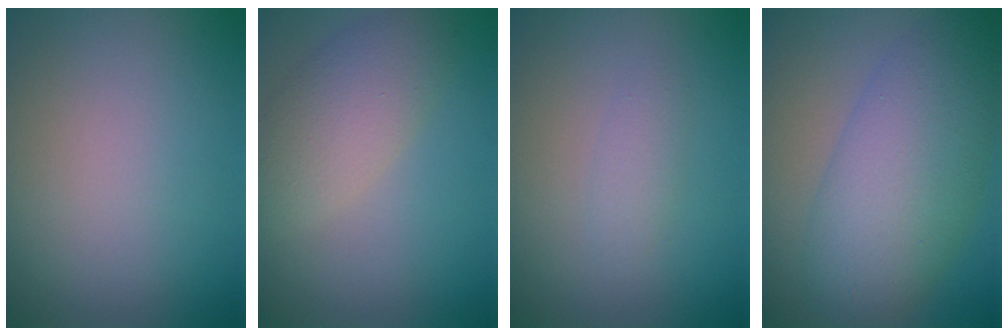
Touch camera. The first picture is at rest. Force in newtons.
{"total": 4.5, "press": 4.5, "slide": 0.4}
{"total": 1.3, "press": 1.3, "slide": 0.1}
{"total": 8.3, "press": 8.3, "slide": 0.3}